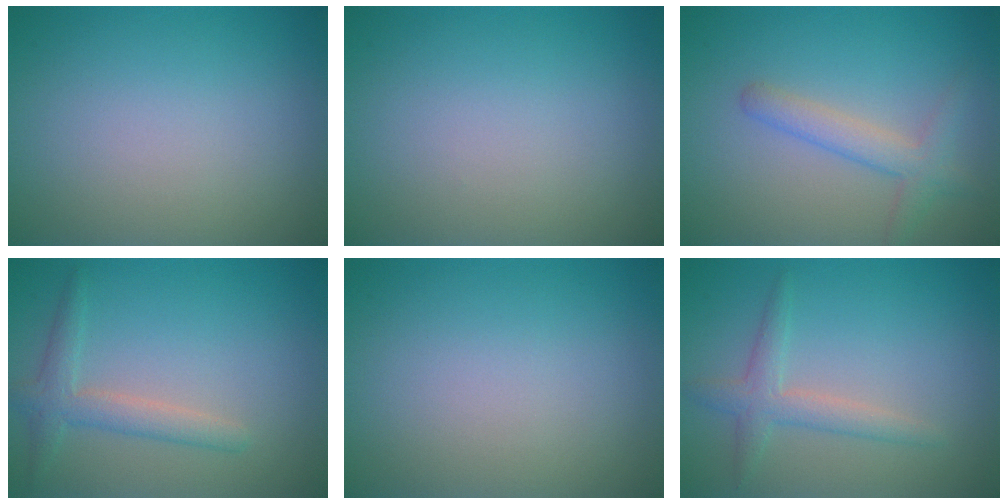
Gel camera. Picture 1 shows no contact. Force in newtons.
{"total": 0.0}
{"total": 2.8, "press": 2.8, "slide": 0.1}
{"total": 2.6, "press": 2.6, "slide": 0.1}
{"total": 0.0}
{"total": 2.4, "press": 2.4, "slide": 0.1}